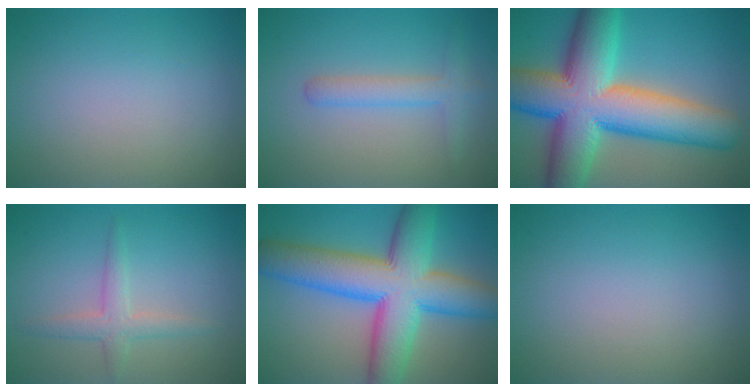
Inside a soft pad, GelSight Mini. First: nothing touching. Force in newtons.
{"total": 2.5, "press": 2.5, "slide": 0.1}
{"total": 15.8, "press": 15.8, "slide": 0.6}
{"total": 2.3, "press": 2.3, "slide": 0.1}
{"total": 12.2, "press": 12.2, "slide": 0.2}
{"total": 0.0}